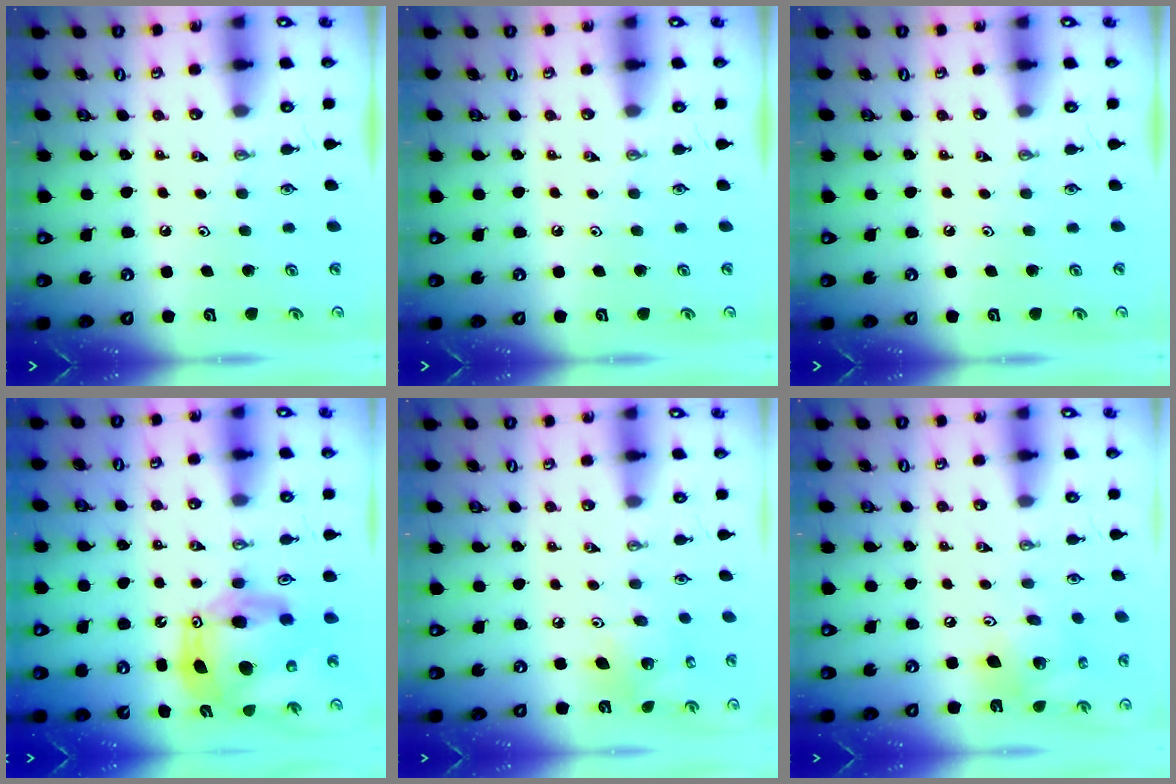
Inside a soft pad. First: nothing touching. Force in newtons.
{"total": 0.0}
{"total": 0.0}
{"total": 15.3, "press": 15.2, "slide": 1.5}
{"total": 7.8, "press": 7.7, "slide": 0.5}
{"total": 13.5, "press": 13.3, "slide": 2.4}